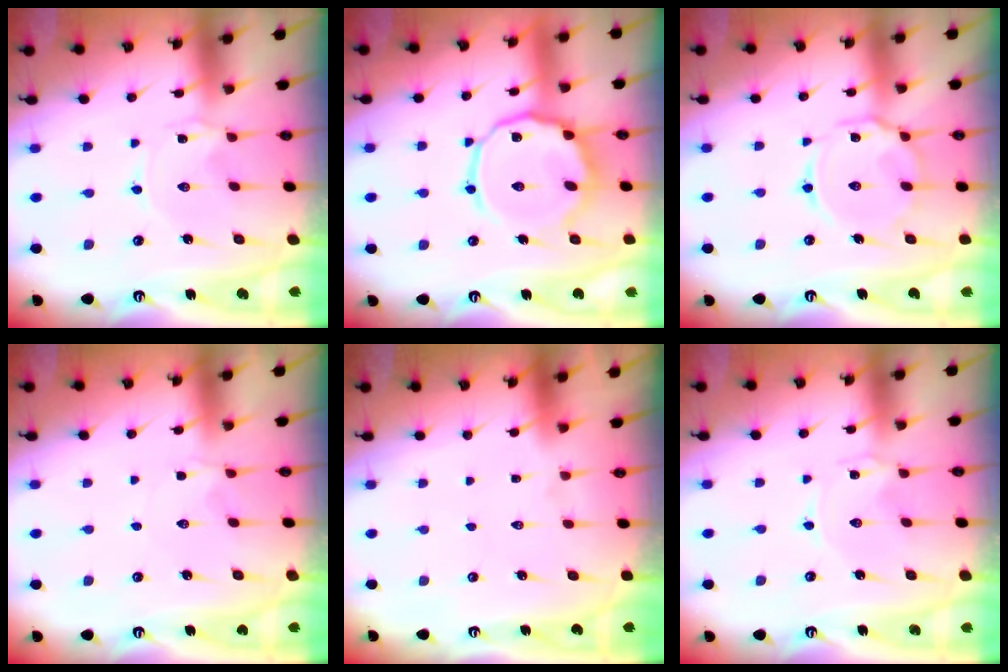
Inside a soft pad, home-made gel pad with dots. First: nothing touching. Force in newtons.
{"total": 13.3, "press": 13.3, "slide": 1.2}
{"total": 11.1, "press": 11.1, "slide": 0.8}
{"total": 1.7, "press": 1.6, "slide": 0.5}
{"total": 1.5, "press": 1.5, "slide": 0.1}
{"total": 0.0}